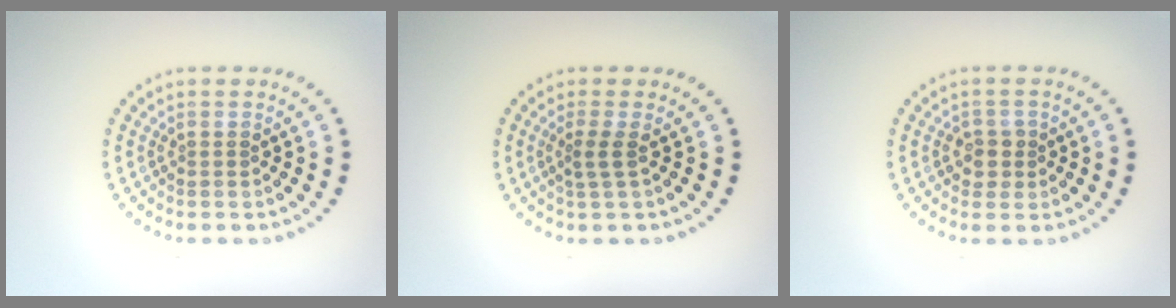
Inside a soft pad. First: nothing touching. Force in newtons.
{"total": 1.7, "press": 1.1, "slide": 1.3}
{"total": 1.9, "press": 1.7, "slide": 0.7}